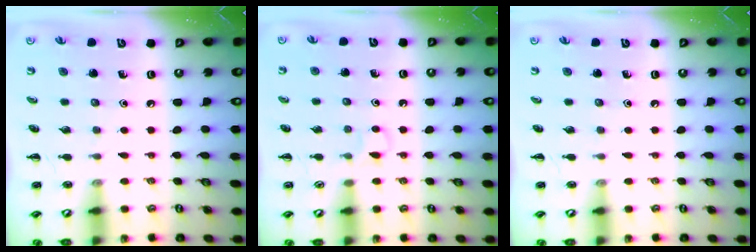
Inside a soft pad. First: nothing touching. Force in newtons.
{"total": 3.6, "press": 3.4, "slide": 1.1}
{"total": 0.0}